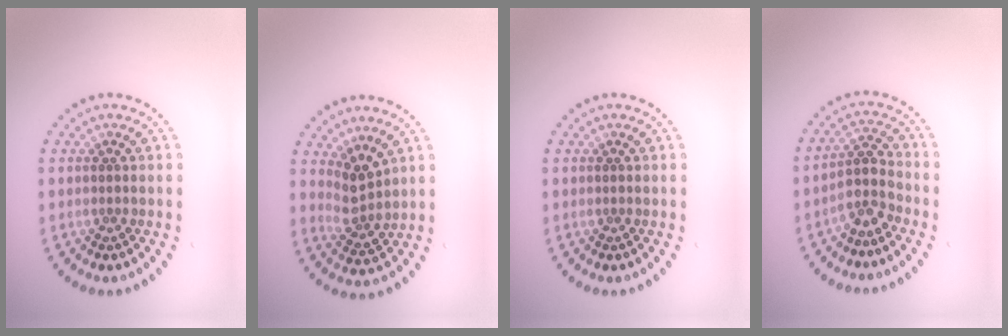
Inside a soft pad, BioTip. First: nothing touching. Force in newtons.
{"total": 2.7, "press": 2.0, "slide": 1.8}
{"total": 0.0}
{"total": 2.9, "press": 2.4, "slide": 1.7}